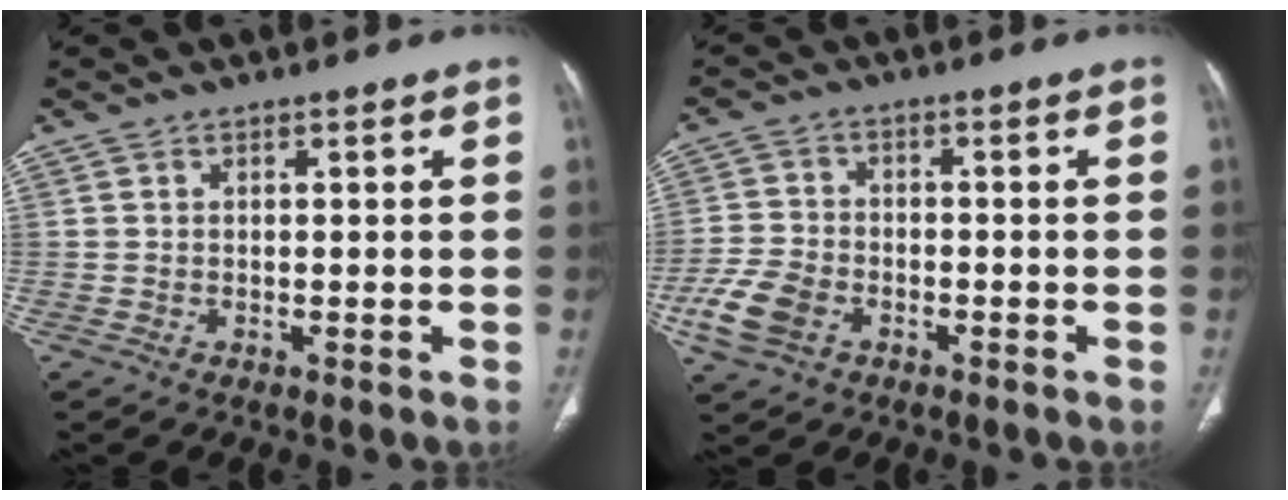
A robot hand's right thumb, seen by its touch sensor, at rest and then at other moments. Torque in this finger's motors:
{"motor_torque": [2.61, 2.40, 0.37, -0.88, 0.09]}